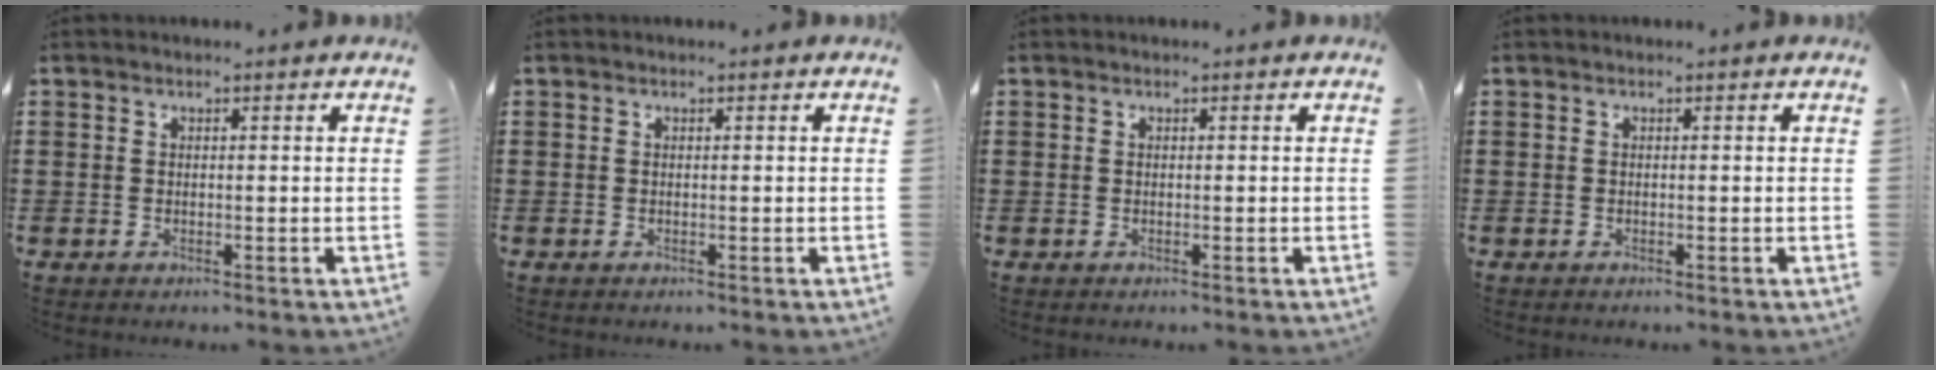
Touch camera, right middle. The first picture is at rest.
{"total": 0.0}
{"total": 0.0}
{"total": 0.0}